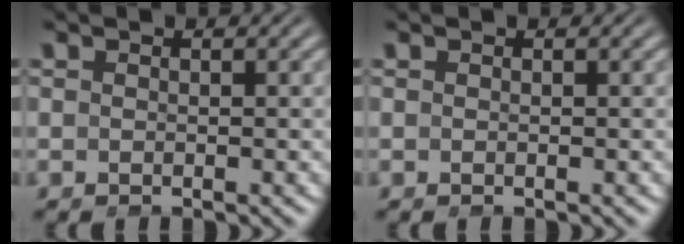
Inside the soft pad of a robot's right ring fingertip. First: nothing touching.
{"total": 0.0}